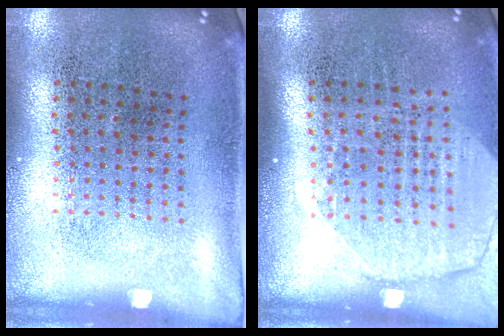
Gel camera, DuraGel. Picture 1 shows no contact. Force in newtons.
{"total": 2.0, "press": 1.7, "slide": 1.0}